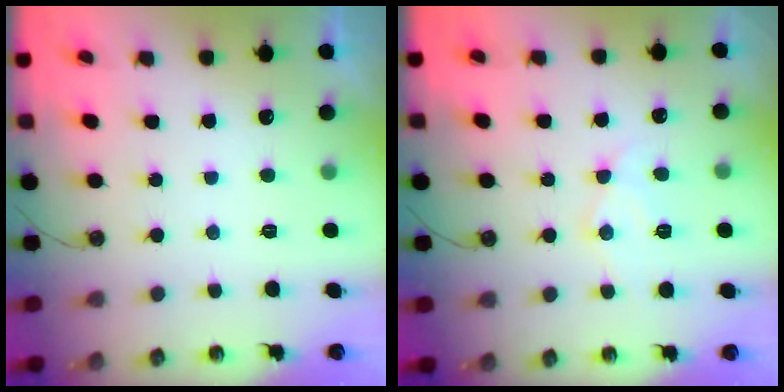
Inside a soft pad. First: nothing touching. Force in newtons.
{"total": 11.0, "press": 11.0, "slide": 0.8}